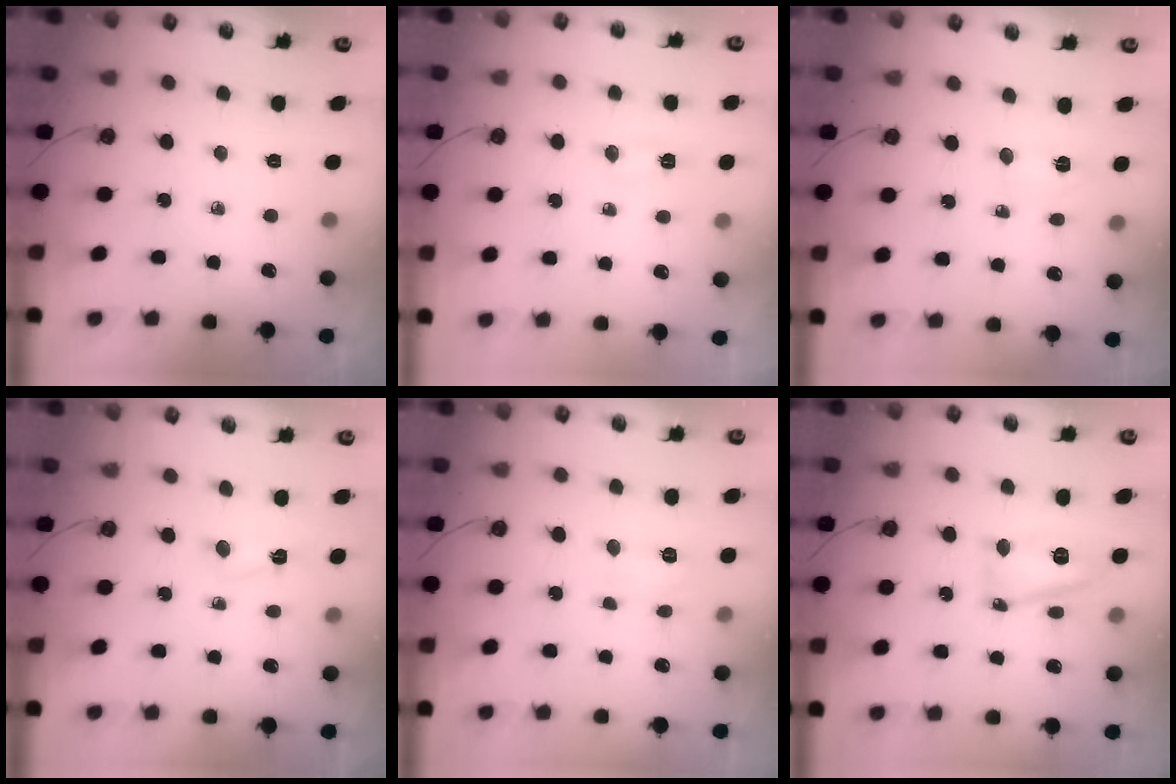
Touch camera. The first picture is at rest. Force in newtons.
{"total": 4.4, "press": 4.4, "slide": 0.5}
{"total": 3.1, "press": 2.9, "slide": 1.1}
{"total": 2.1, "press": 2.1, "slide": 0.4}
{"total": 5.1, "press": 5.0, "slide": 0.8}
{"total": 12.4, "press": 11.7, "slide": 4.2}